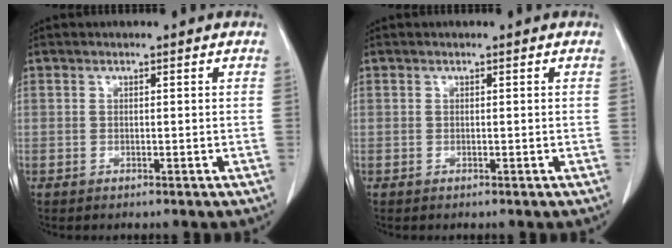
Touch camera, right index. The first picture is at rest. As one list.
[{"total": 0.0}]